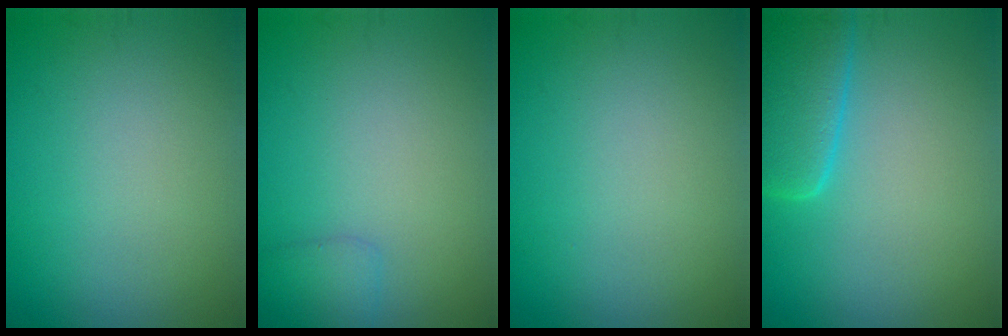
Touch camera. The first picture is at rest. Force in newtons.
{"total": 1.3, "press": 1.3, "slide": 0.0}
{"total": 0.0}
{"total": 5.7, "press": 5.7, "slide": 0.5}